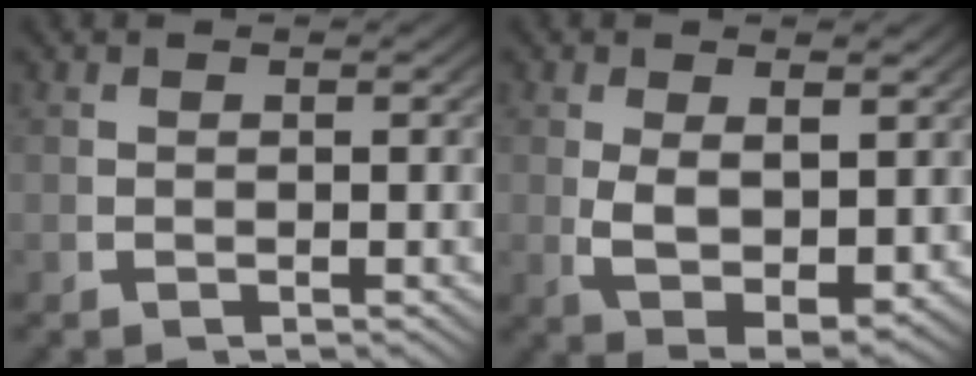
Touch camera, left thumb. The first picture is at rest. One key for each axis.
{"total": 6.5, "fx": -0.3, "fy": 4.1, "fz": 5.0, "tx": -0.117, "ty": -0.037, "tz": 0.017}